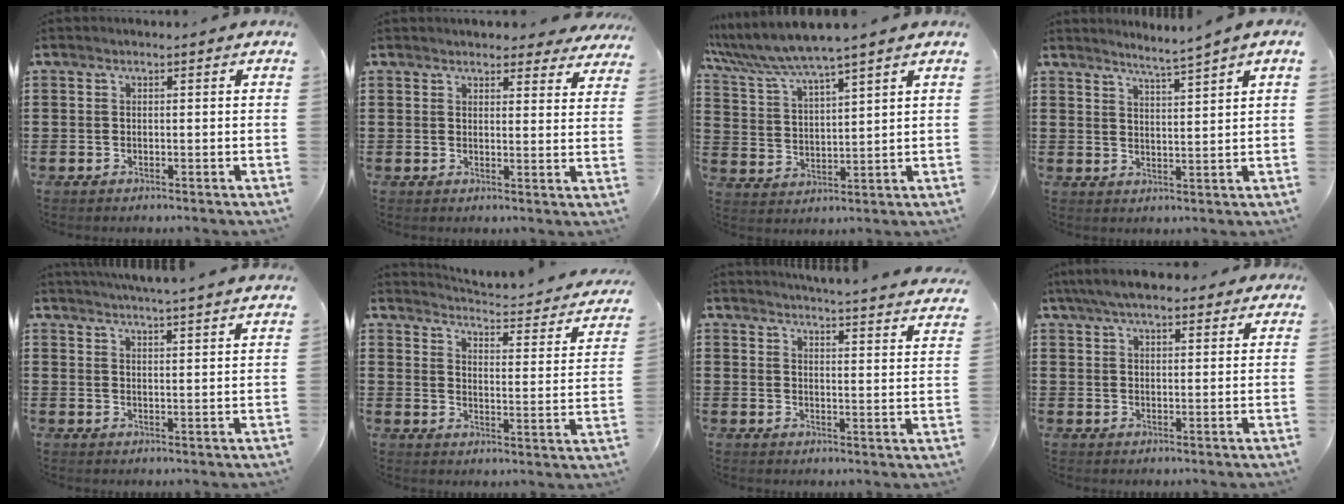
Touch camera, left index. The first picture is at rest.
{"total": 3.6, "force": [3.4, 0.7, 0.7], "torque": [-0.009, -0.015, 0.061]}
{"total": 6.2, "force": [5.4, -0.1, 3.1], "torque": [-0.081, -0.024, 0.093]}
{"total": 3.0, "force": [2.7, -1.2, 0.7], "torque": [-0.021, -0.018, 0.045]}
{"total": 3.8, "force": [3.7, -0.7, 0.6], "torque": [-0.025, -0.018, 0.065]}
{"total": 2.2, "force": [2.0, -0.3, 0.7], "torque": [-0.027, -0.031, 0.021]}
{"total": 4.1, "force": [4.0, -0.6, 0.5], "torque": [-0.023, -0.035, 0.065]}
{"total": 5.8, "force": [4.9, 1.5, 2.9], "torque": [-0.069, -0.001, 0.091]}